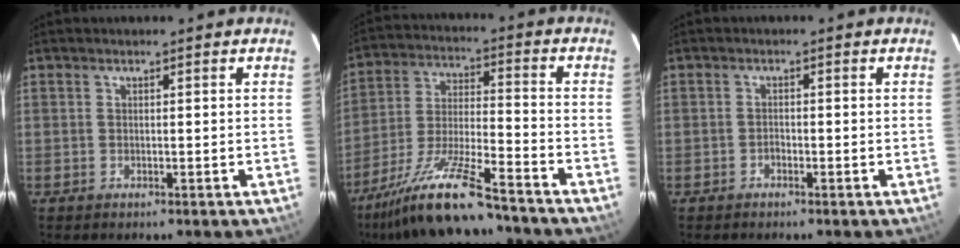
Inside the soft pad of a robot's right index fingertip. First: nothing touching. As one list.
[{"total": 15.9, "force": [-12.9, 1.7, 9.1], "torque": [-0.185, -0.022, -0.230]}, {"total": 0.9, "force": [-0.7, 0.5, 0.2], "torque": [-0.003, 0.001, -0.014]}]